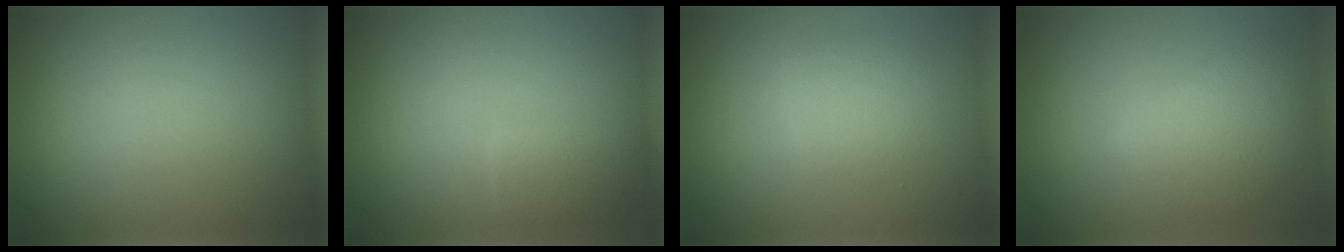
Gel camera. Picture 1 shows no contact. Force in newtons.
{"total": 2.0, "press": 2.0, "slide": 0.1}
{"total": 1.9, "press": 1.9, "slide": 0.1}
{"total": 3.7, "press": 3.7, "slide": 0.1}